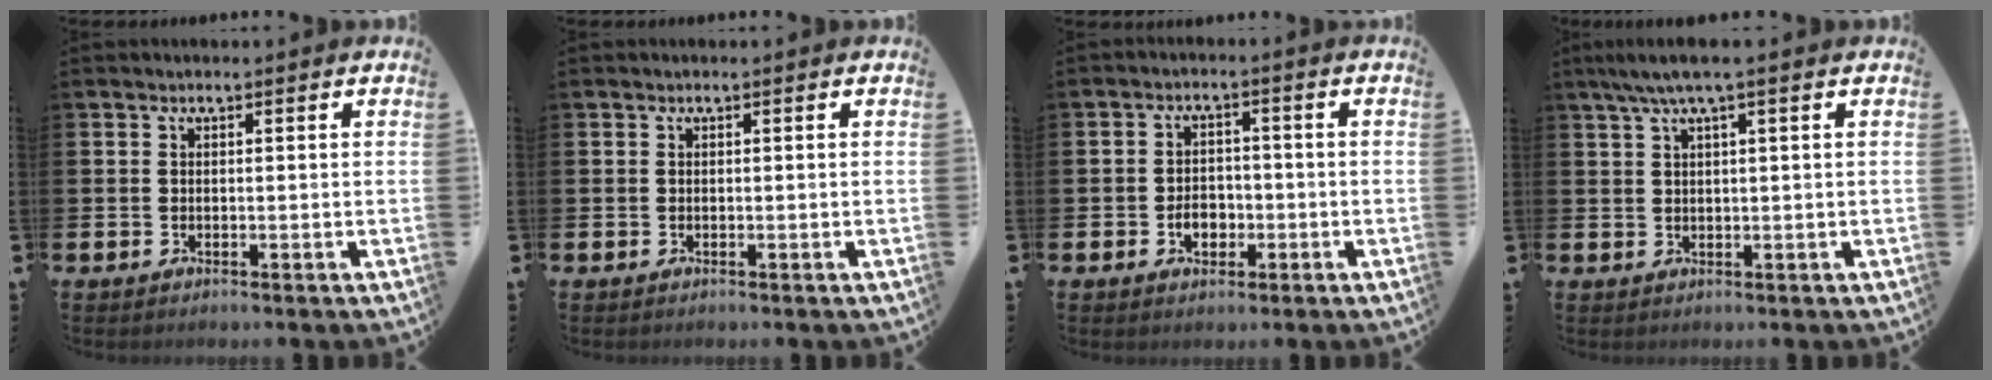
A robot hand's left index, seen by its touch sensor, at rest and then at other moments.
{"total": 0.0}
{"total": 3.2, "force": [-1.1, 2.4, 1.9], "torque": [-0.017, -0.006, -0.027]}
{"total": 3.4, "force": [2.0, 0.2, 2.7], "torque": [-0.061, 0.007, 0.037]}